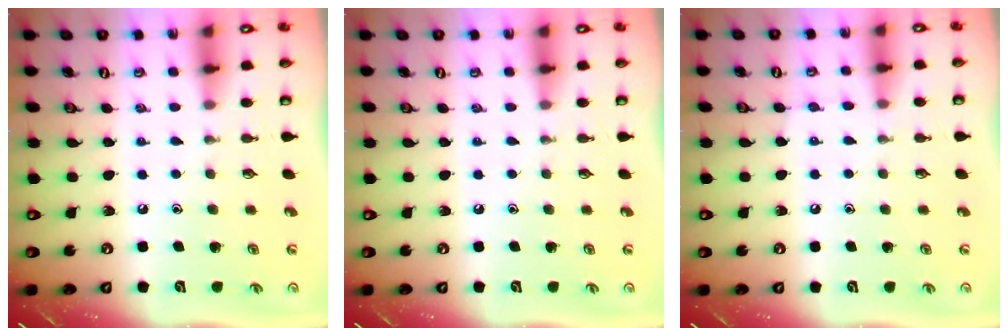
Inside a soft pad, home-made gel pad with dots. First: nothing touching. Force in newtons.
{"total": 0.0}
{"total": 4.4, "press": 4.4, "slide": 0.5}